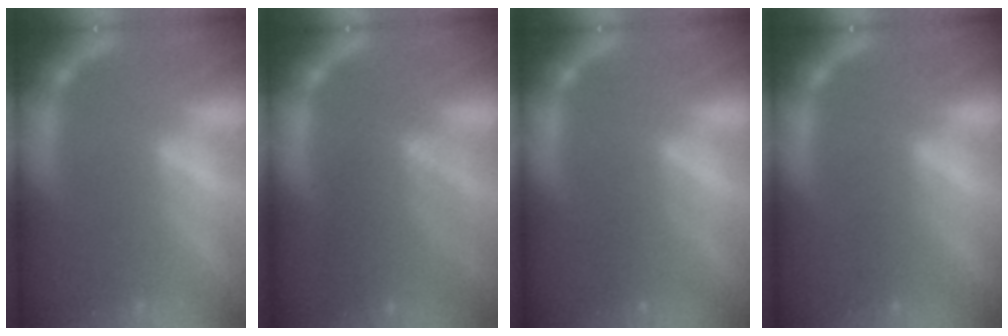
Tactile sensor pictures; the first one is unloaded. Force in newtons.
{"total": 5.5}
{"total": 1.9}
{"total": 1.0}